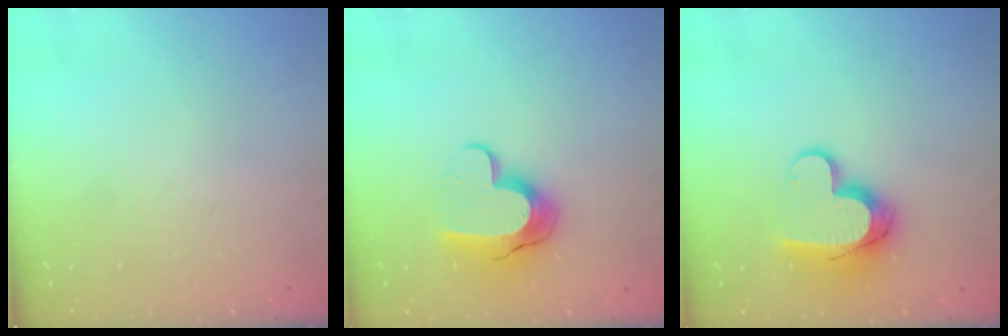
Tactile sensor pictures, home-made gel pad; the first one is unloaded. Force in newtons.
{"total": 12.7, "press": 12.7, "slide": 0.9}
{"total": 12.4, "press": 12.4, "slide": 0.6}